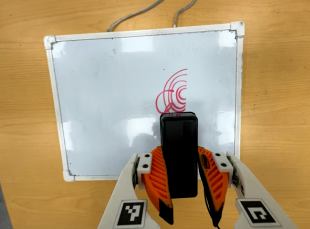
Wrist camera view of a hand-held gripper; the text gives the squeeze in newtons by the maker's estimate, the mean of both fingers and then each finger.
{"total": 6.9, "left": 5.7, "right": 8.0}